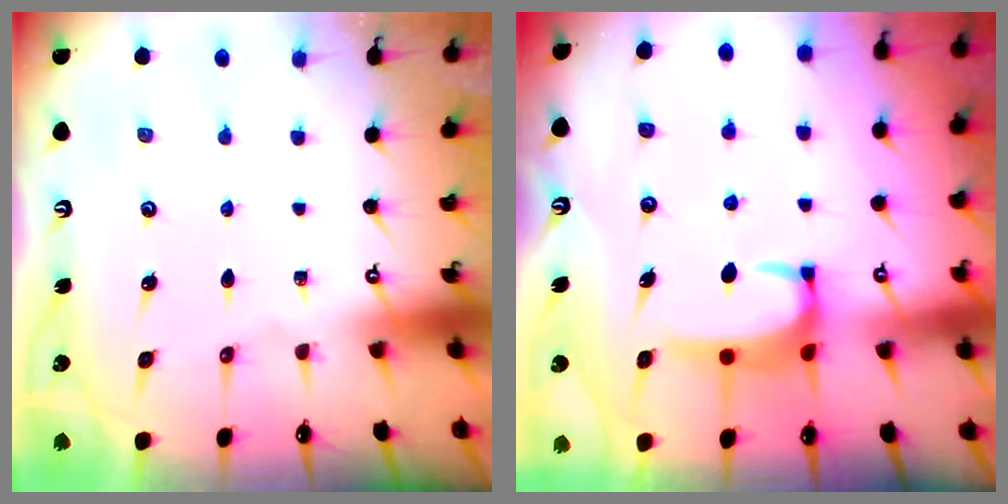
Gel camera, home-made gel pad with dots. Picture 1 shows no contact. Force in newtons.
{"total": 3.5, "press": 3.4, "slide": 0.9}